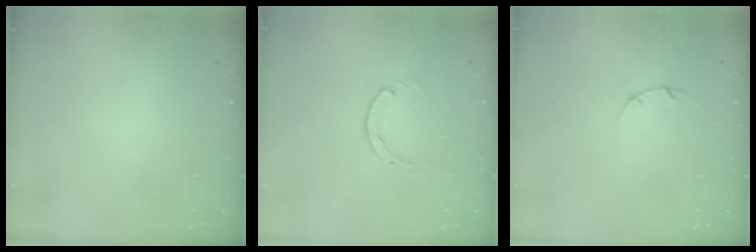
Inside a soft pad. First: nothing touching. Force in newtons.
{"total": 0.0}
{"total": 3.0, "press": 3.0, "slide": 0.4}